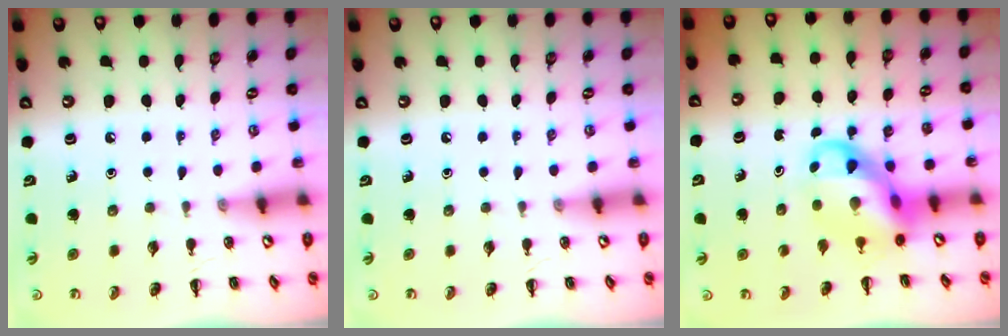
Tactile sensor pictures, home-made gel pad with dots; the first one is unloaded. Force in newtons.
{"total": 0.0}
{"total": 8.8, "press": 8.5, "slide": 2.3}